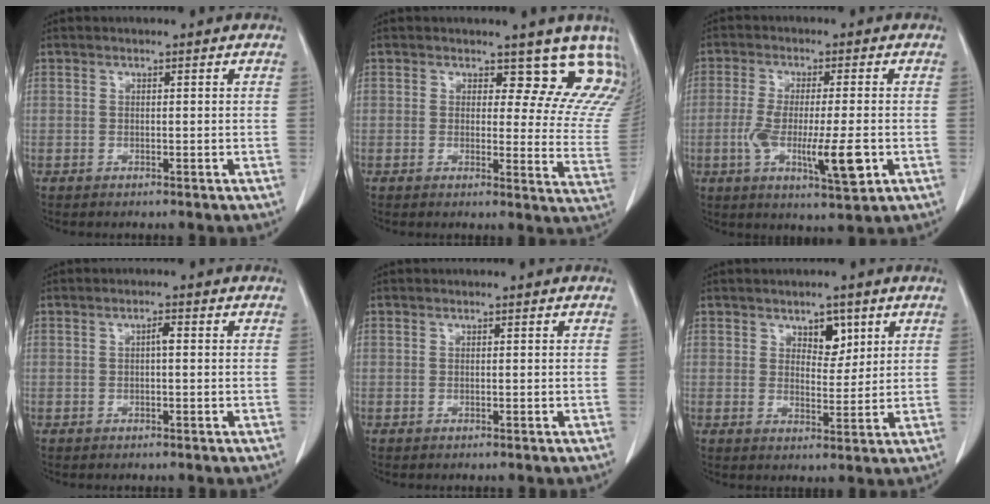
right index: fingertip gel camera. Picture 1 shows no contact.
{"total": 10.1, "force": [8.9, 4.0, 2.5], "torque": [0.010, -0.041, 0.063]}
{"total": 10.1, "force": [-2.7, 1.6, 9.7], "torque": [-0.167, -0.018, -0.043]}
{"total": 1.2, "force": [0.1, 0.2, 1.2], "torque": [-0.021, 0.004, 0.001]}
{"total": 0.0}
{"total": 4.1, "force": [2.3, 2.2, 2.6], "torque": [-0.034, 0.001, 0.037]}